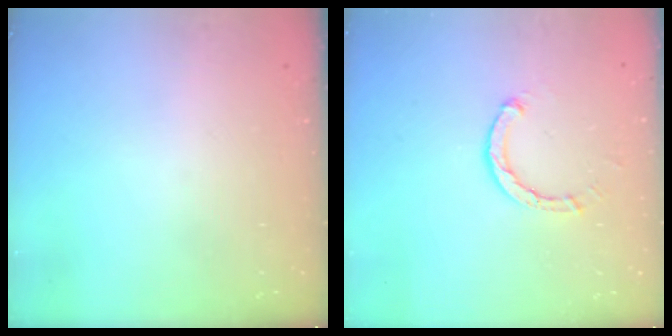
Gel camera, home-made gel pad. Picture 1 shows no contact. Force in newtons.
{"total": 2.6, "press": 2.6, "slide": 0.3}